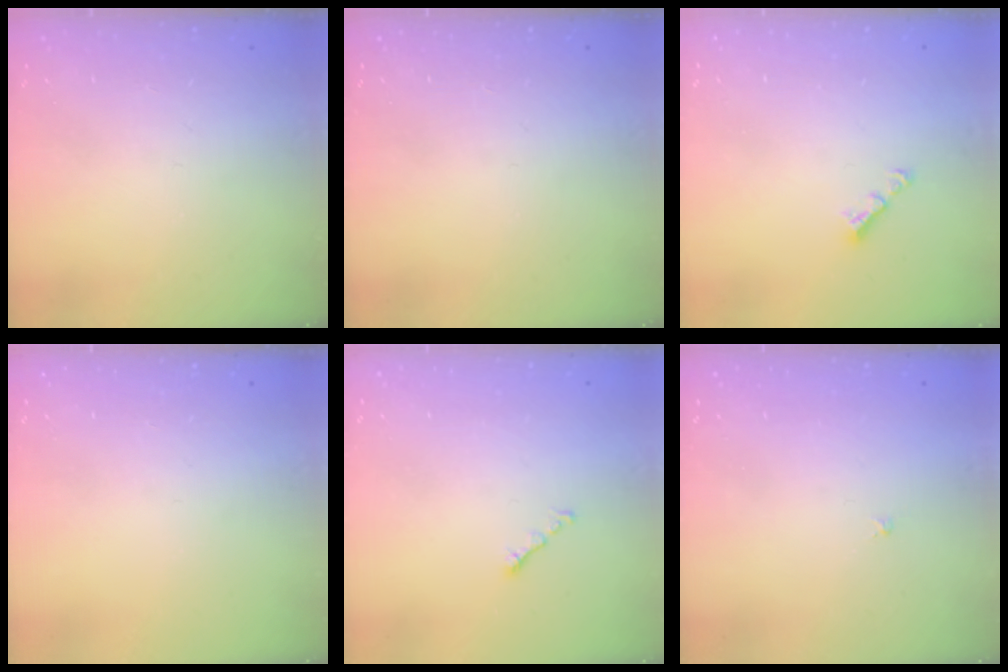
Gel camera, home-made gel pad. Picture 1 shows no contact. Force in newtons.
{"total": 0.0}
{"total": 2.9, "press": 2.9, "slide": 0.3}
{"total": 0.0}
{"total": 0.8, "press": 0.6, "slide": 0.4}
{"total": 1.0, "press": 0.9, "slide": 0.3}